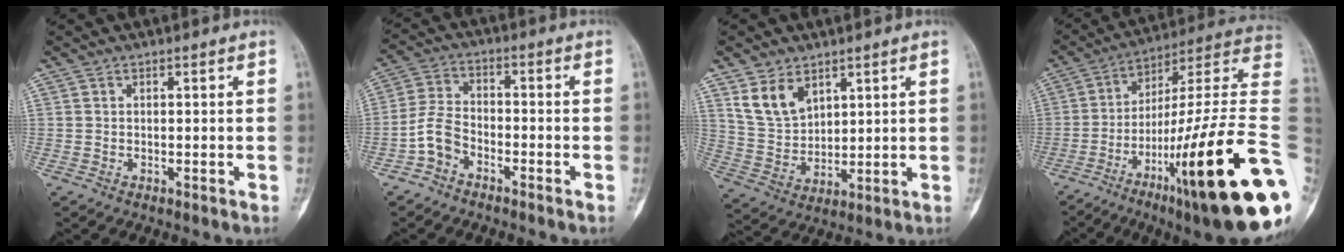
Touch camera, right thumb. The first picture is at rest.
{"total": 6.0, "force": [-3.4, 3.8, 3.3], "torque": [-0.066, 0.031, -0.076]}
{"total": 8.6, "force": [5.0, 5.5, 4.4], "torque": [-0.069, -0.024, 0.111]}
{"total": 31.6, "force": [-9.3, 4.8, 29.8], "torque": [-0.378, 0.053, -0.149]}